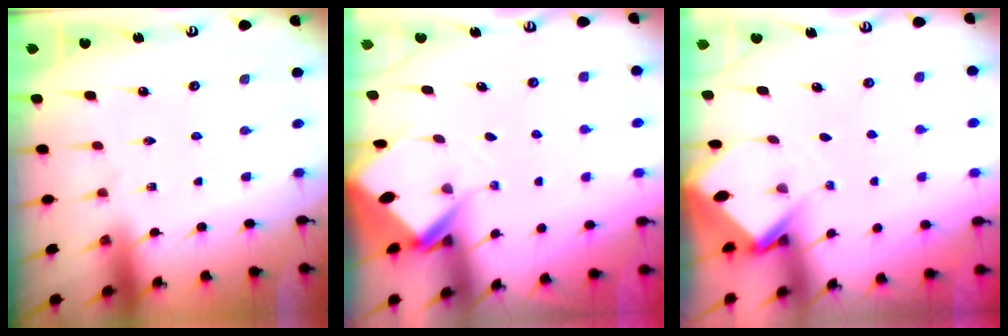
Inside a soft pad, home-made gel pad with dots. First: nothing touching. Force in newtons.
{"total": 3.5, "press": 3.5, "slide": 0.3}
{"total": 2.9, "press": 2.9, "slide": 0.2}